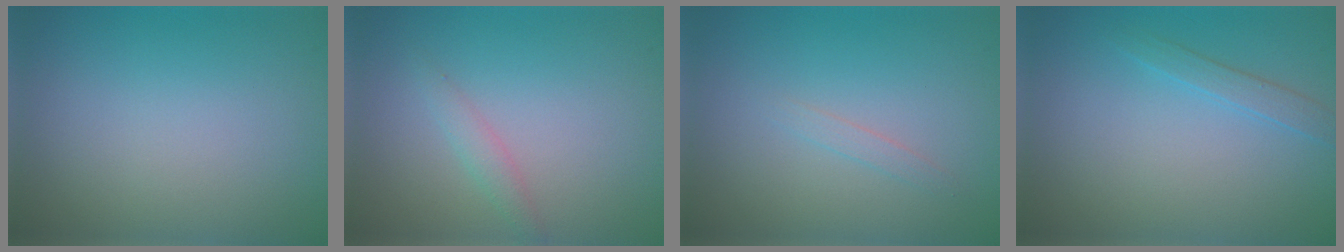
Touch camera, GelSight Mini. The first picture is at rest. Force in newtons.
{"total": 1.3, "press": 1.3, "slide": 0.0}
{"total": 0.8, "press": 0.8, "slide": 0.1}
{"total": 1.4, "press": 1.4, "slide": 0.0}